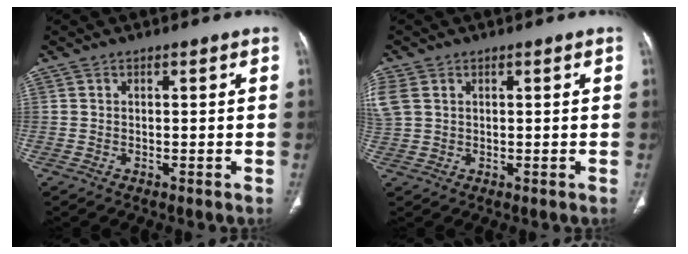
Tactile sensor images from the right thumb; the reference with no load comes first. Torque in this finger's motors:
{"motor_torque": [-0.83, 0.70, 0.75, 0.53, 0.26]}